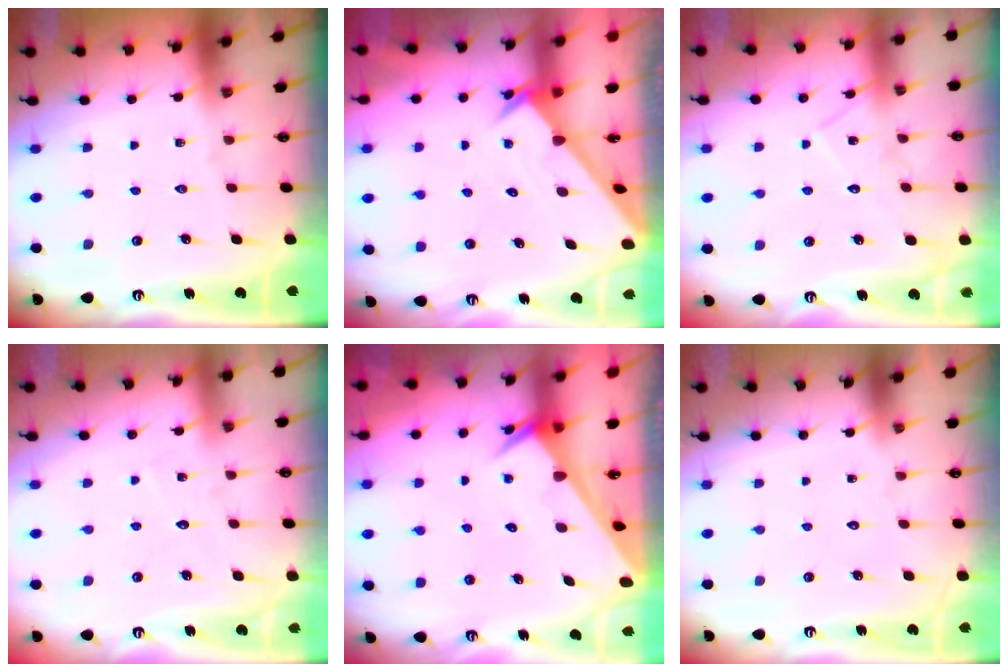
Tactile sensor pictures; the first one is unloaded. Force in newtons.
{"total": 2.2, "press": 2.2, "slide": 0.1}
{"total": 9.7, "press": 9.7, "slide": 0.7}
{"total": 4.0, "press": 4.0, "slide": 0.4}
{"total": 2.8, "press": 2.8, "slide": 0.0}
{"total": 1.6, "press": 1.6, "slide": 0.0}